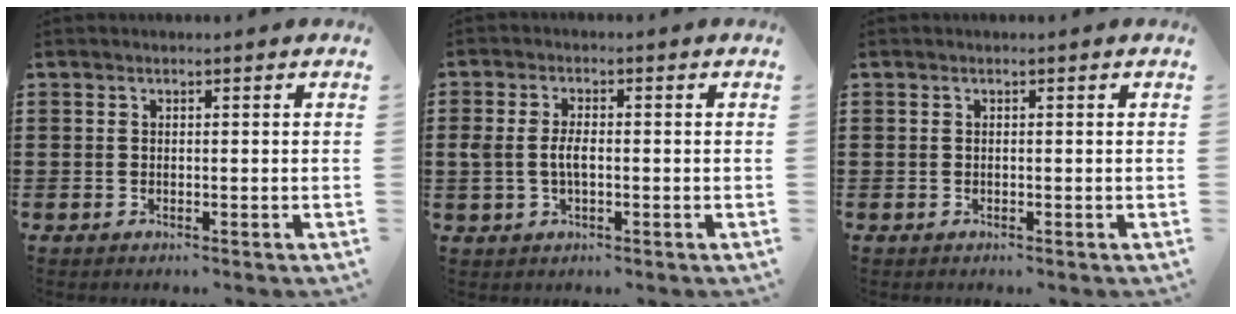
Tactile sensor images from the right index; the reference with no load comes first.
{"total": 3.4, "force": [-0.3, 1.7, 2.9], "torque": [-0.079, -0.004, -0.012]}
{"total": 0.0}